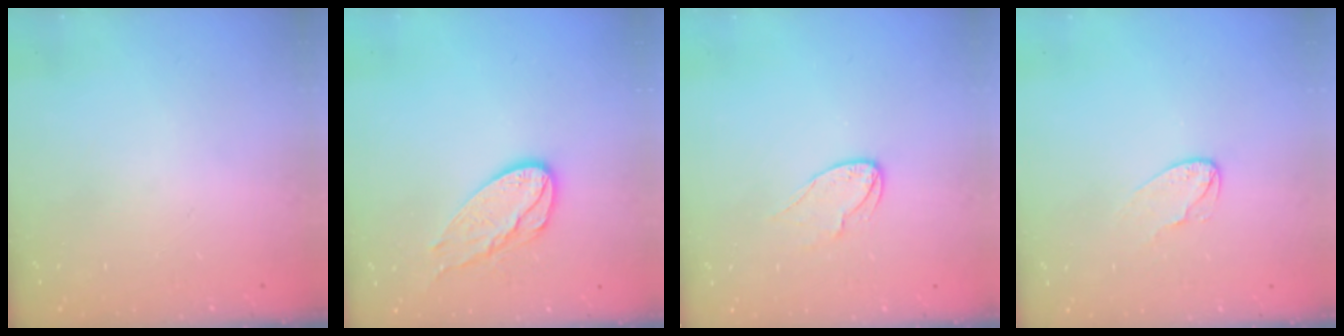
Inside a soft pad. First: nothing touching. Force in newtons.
{"total": 10.9, "press": 10.9, "slide": 0.5}
{"total": 6.0, "press": 6.0, "slide": 0.5}
{"total": 4.9, "press": 4.9, "slide": 0.4}